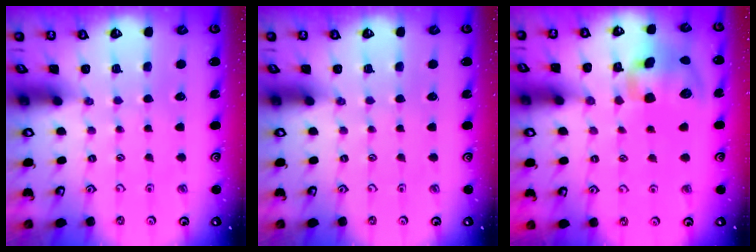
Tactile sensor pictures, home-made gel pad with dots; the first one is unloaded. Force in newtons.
{"total": 0.0}
{"total": 12.2, "press": 12.0, "slide": 2.1}